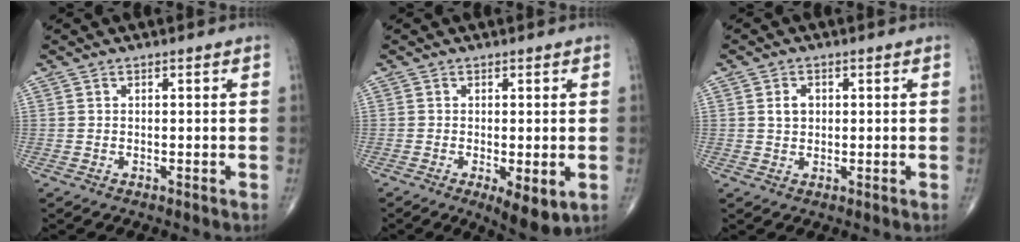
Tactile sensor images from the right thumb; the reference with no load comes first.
{"total": 6.4, "force": [-1.9, 2.2, 5.7], "torque": [-0.088, -0.019, -0.024]}
{"total": 2.8, "force": [0.5, 2.1, 1.7], "torque": [-0.022, 0.002, 0.010]}